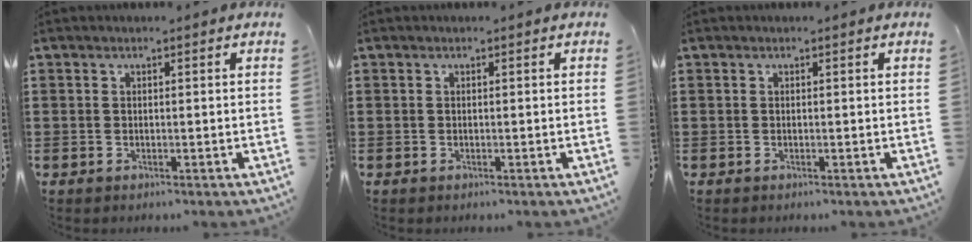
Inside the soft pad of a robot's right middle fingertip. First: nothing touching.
{"total": 0.0}
{"total": 0.0}